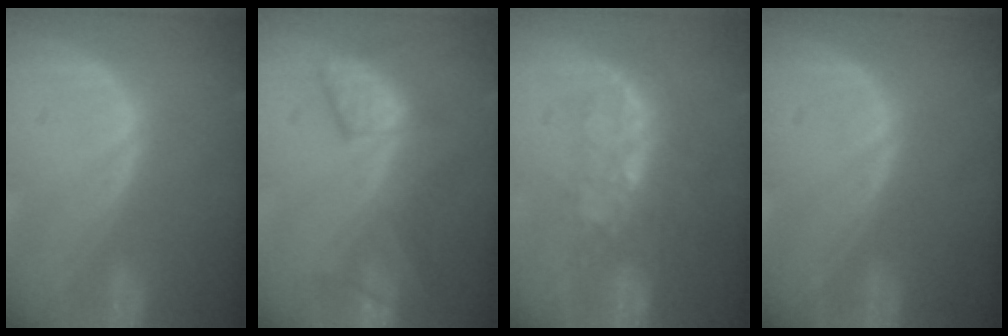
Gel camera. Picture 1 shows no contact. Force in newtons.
{"total": 7.8, "press": 7.5, "slide": 1.8}
{"total": 8.2, "press": 6.8, "slide": 4.6}
{"total": 0.0}